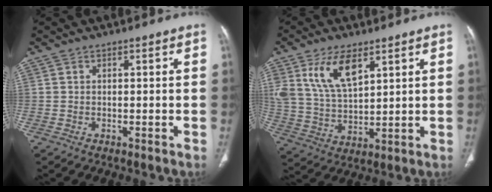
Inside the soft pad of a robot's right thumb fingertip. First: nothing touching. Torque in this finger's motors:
{"motor_torque": [0.23, 0.23, 0.80, 0.71, 0.23]}